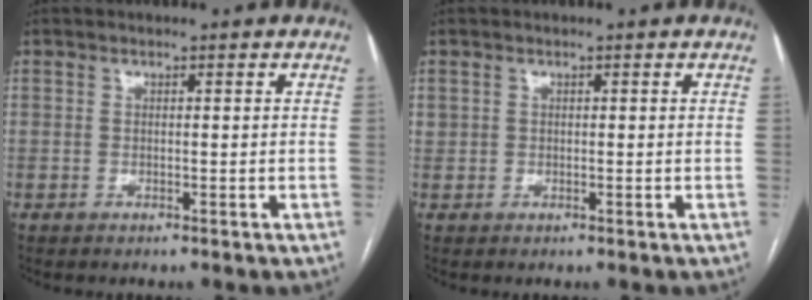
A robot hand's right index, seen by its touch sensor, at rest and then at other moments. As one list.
[{"total": 0.6, "force": [0.3, 0.6, 0.0], "torque": [0.005, 0.006, 0.005]}]